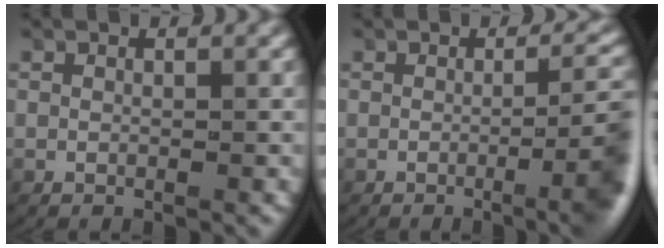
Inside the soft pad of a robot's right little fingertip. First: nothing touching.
{"total": 5.5, "force": [-1.4, 1.3, 5.1], "torque": [-0.052, 0.003, -0.025]}